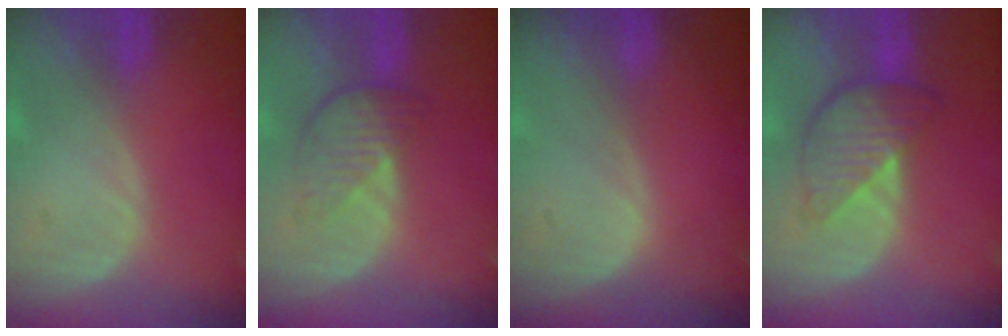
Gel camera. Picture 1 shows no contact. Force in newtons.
{"total": 4.7, "press": 4.2, "slide": 2.1}
{"total": 0.0}
{"total": 6.3, "press": 6.3, "slide": 0.2}